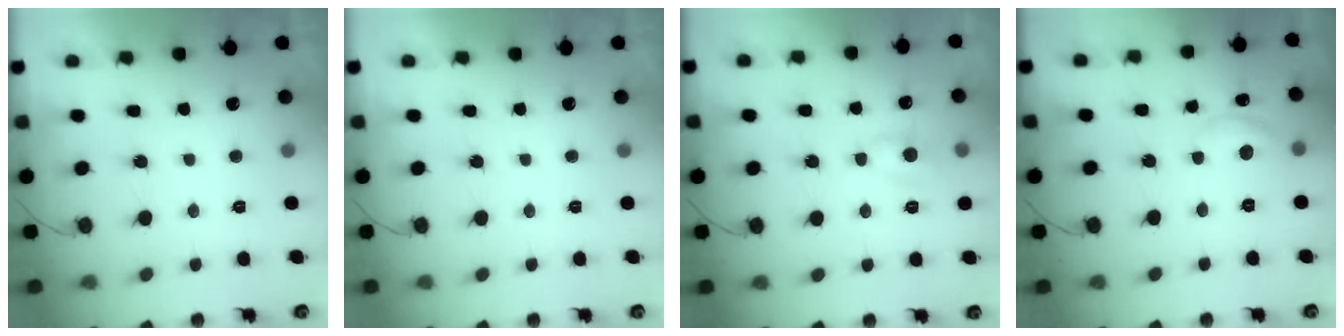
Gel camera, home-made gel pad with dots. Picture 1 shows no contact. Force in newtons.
{"total": 0.0}
{"total": 5.2, "press": 5.2, "slide": 0.8}
{"total": 8.7, "press": 8.7, "slide": 0.5}